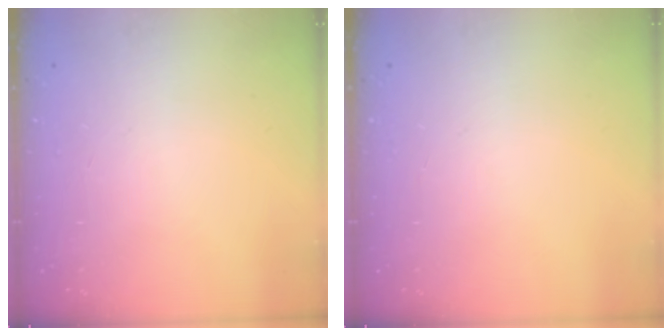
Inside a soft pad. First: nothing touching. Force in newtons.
{"total": 0.0}